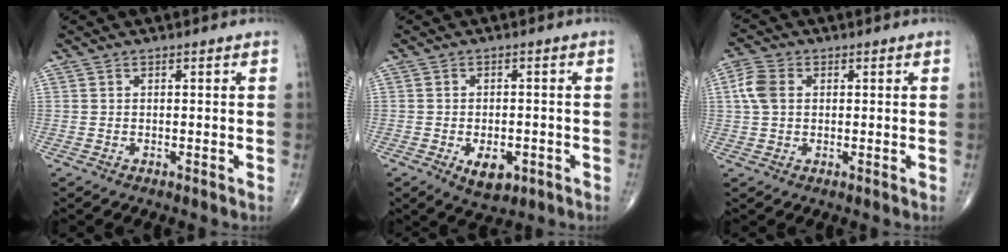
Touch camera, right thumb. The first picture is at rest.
{"total": 5.4, "force": [-2.1, 3.0, 4.0], "torque": [-0.054, 0.002, -0.023]}
{"total": 5.2, "force": [0.9, 3.7, 3.5], "torque": [-0.082, 0.010, 0.014]}